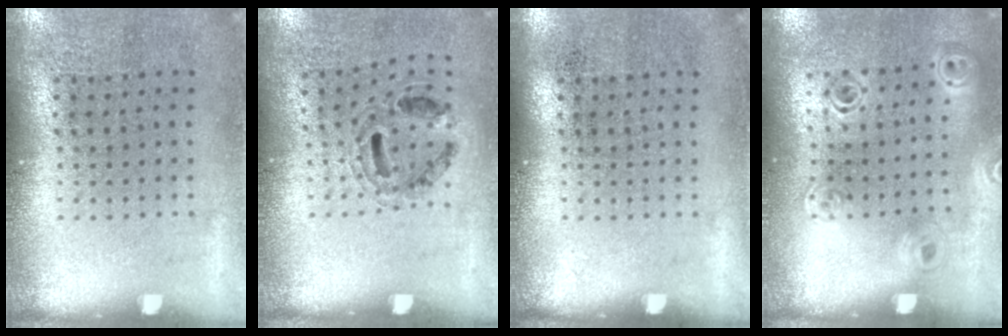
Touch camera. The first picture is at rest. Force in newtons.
{"total": 0.8, "press": 0.8, "slide": 0.3}
{"total": 0.0}
{"total": 1.1, "press": 1.1, "slide": 0.2}